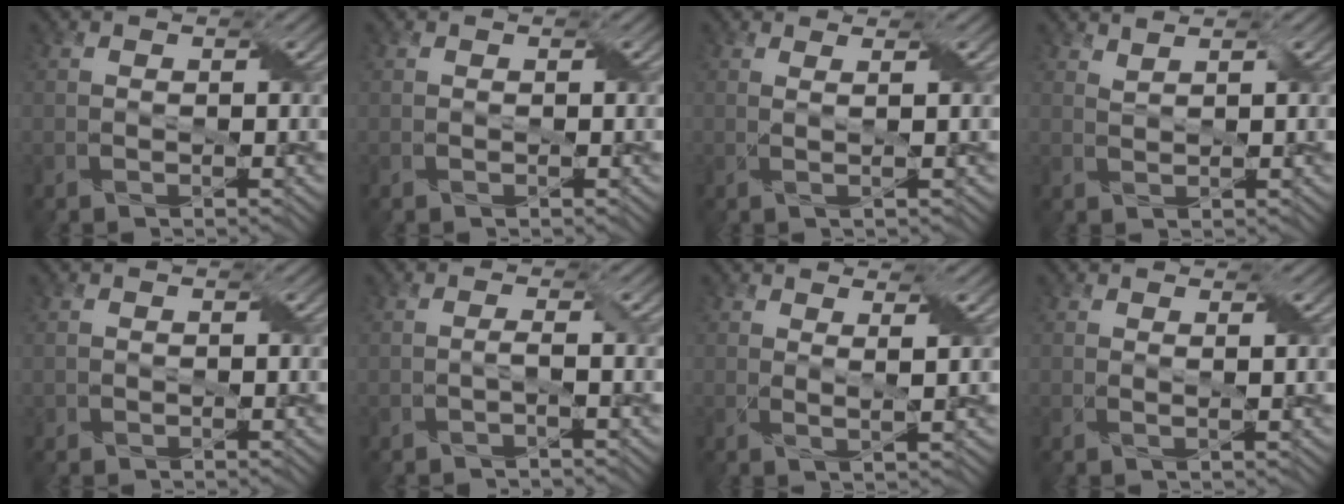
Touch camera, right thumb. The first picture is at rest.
{"total": 0.0}
{"total": 2.0, "force": [0.8, 0.2, 1.8], "torque": [-0.037, 0.007, -0.002]}
{"total": 1.4, "force": [1.3, 0.1, 0.7], "torque": [-0.019, 0.002, 0.027]}
{"total": 0.6, "force": [-0.1, 0.5, 0.0], "torque": [-0.003, -0.001, -0.002]}
{"total": 1.1, "force": [-0.3, -0.1, 1.1], "torque": [-0.021, 0.006, -0.008]}
{"total": 2.4, "force": [1.4, 0.2, 1.9], "torque": [-0.039, 0.000, 0.022]}
{"total": 1.0, "force": [0.7, -0.1, 0.7], "torque": [-0.019, 0.004, 0.009]}